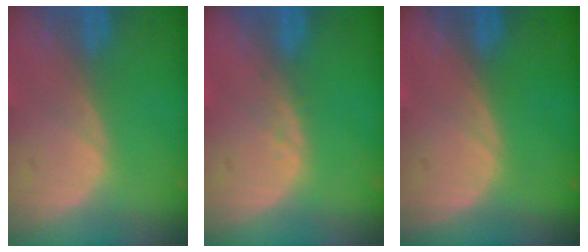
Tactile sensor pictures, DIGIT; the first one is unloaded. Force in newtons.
{"total": 1.0, "press": 1.0, "slide": 0.2}
{"total": 0.0}